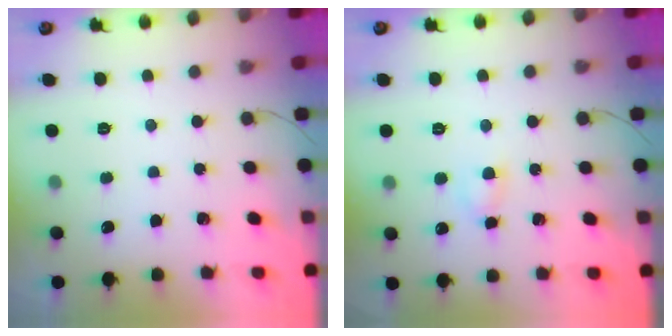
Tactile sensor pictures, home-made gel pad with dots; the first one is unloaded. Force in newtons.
{"total": 3.4, "press": 3.2, "slide": 1.2}